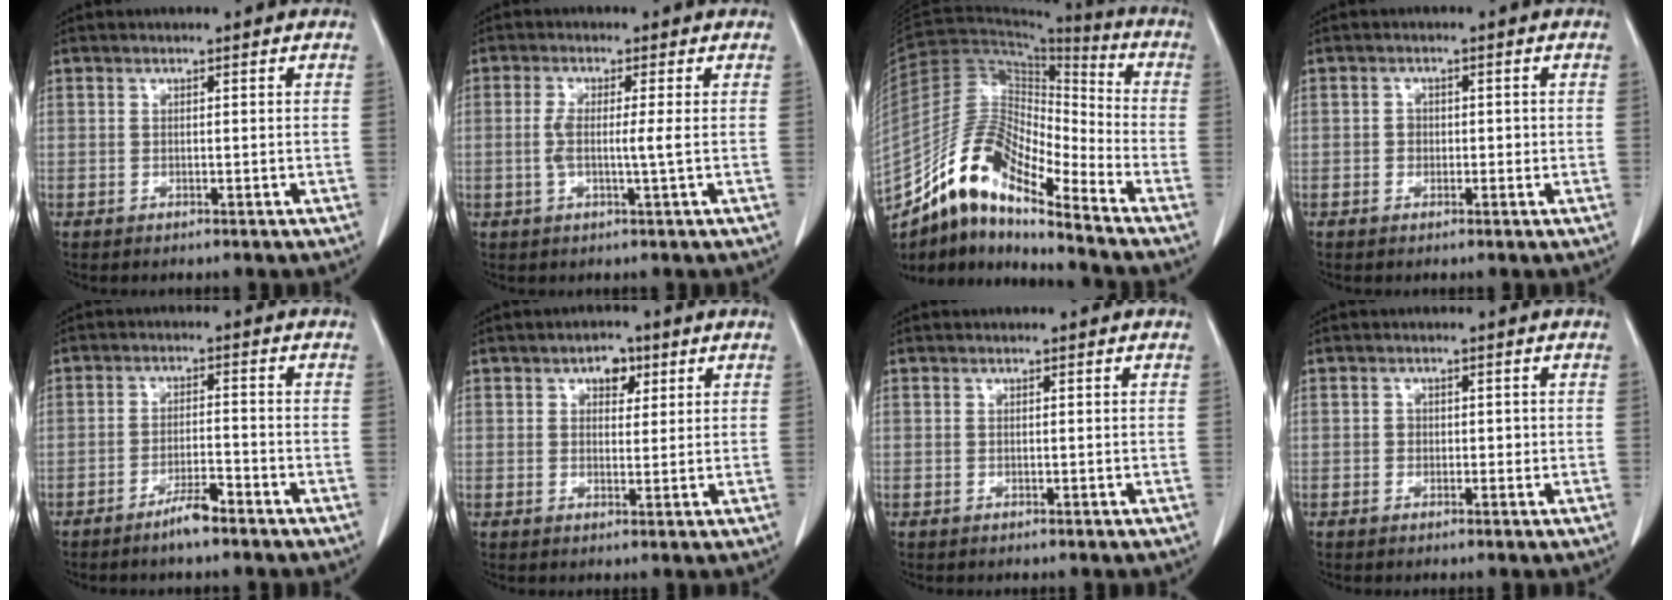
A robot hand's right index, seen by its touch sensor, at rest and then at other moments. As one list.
[{"total": 3.7, "force": [-0.2, -0.1, 3.7], "torque": [-0.075, -0.002, -0.003]}, {"total": 14.2, "force": [-11.3, 3.0, 8.1], "torque": [-0.151, 0.035, -0.203]}, {"total": 1.8, "force": [-0.2, 1.6, 0.9], "torque": [-0.009, 0.005, -0.003]}, {"total": 4.1, "force": [-3.1, 0.4, 2.6], "torque": [-0.047, -0.001, -0.056]}, {"total": 3.4, "force": [1.6, 2.1, 2.1], "torque": [-0.028, 0.007, 0.024]}, {"total": 0.0}, {"total": 1.5, "force": [-0.1, 1.3, 0.8], "torque": [-0.009, 0.003, -0.002]}]